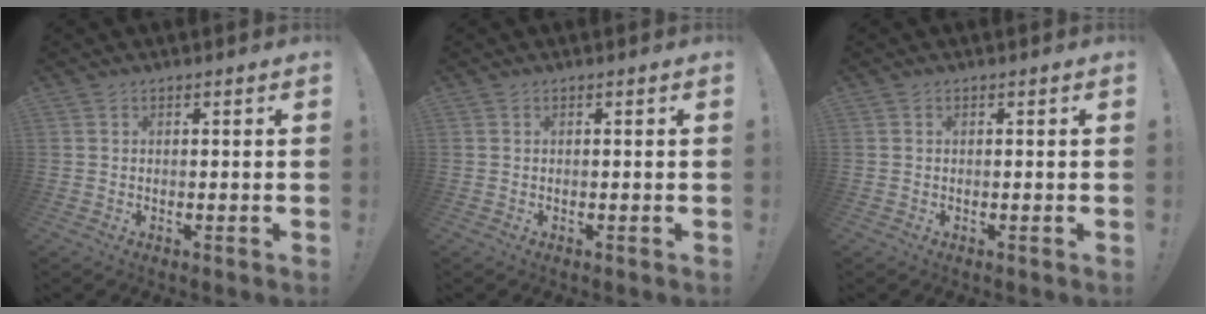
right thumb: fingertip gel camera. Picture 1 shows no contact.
{"total": 0.0}
{"total": 0.0}